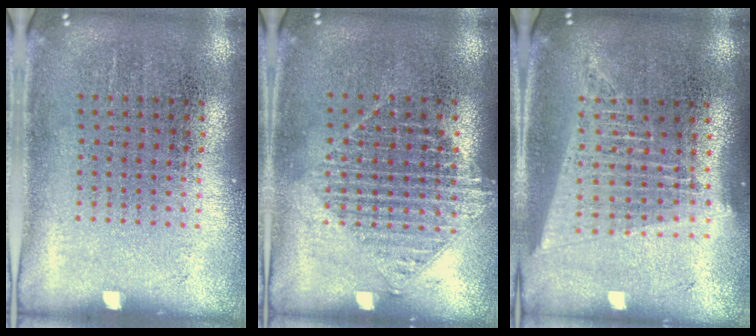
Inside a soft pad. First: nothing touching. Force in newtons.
{"total": 1.2, "press": 1.1, "slide": 0.5}
{"total": 1.8, "press": 1.6, "slide": 0.8}